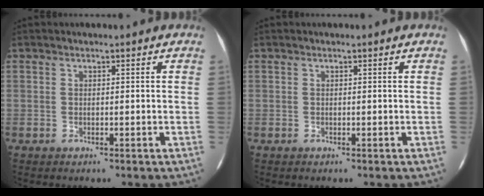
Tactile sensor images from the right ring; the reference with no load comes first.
{"total": 0.0}